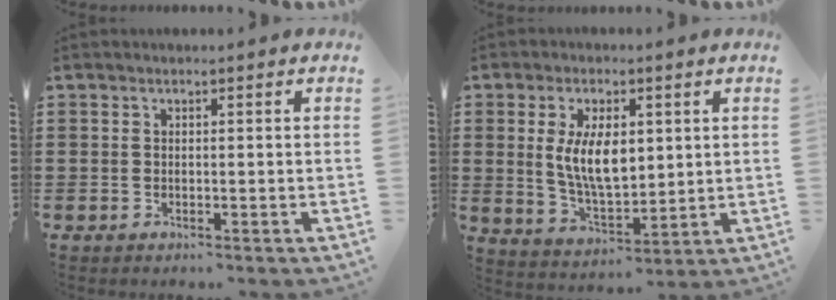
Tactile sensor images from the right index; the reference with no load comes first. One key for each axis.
{"total": 9.1, "fx": 1.5, "fy": 4.4, "fz": 7.8, "tx": -0.159, "ty": 0.002, "tz": 0.023}